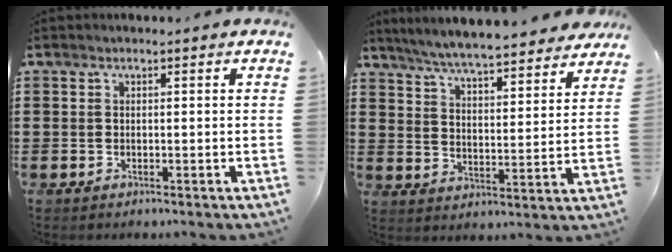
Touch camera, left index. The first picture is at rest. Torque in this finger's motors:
{"motor_torque": [2.14, 0.00, -0.49, -0.18]}